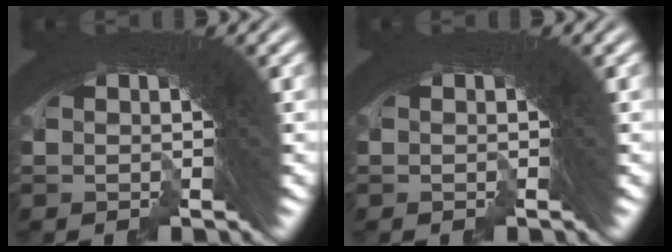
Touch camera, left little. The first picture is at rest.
{"total": 0.0}